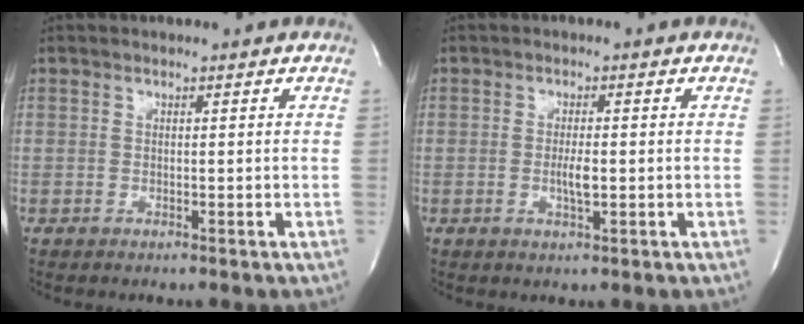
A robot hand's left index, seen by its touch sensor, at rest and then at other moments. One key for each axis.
{"total": 2.4, "fx": -0.5, "fy": 0.4, "fz": 2.4, "tx": -0.046, "ty": -0.006, "tz": -0.010}